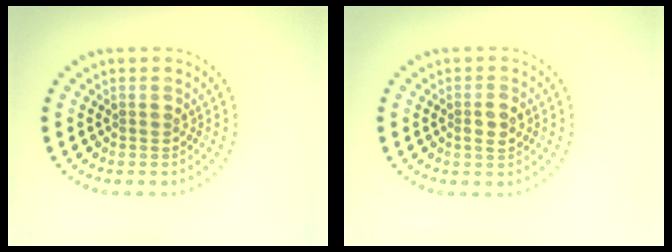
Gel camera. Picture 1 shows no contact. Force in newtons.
{"total": 1.5, "press": 1.5, "slide": 0.3}